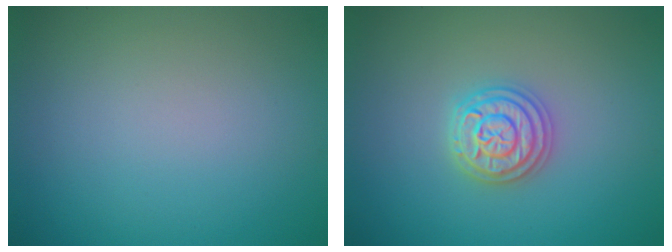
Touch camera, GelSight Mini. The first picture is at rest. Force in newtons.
{"total": 3.2, "press": 3.2, "slide": 0.5}